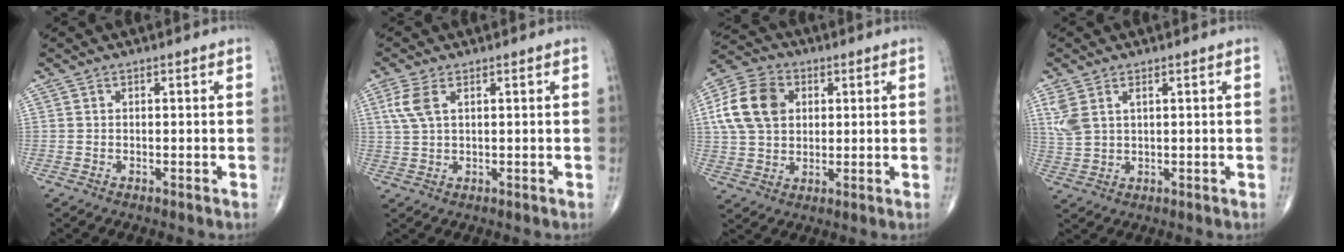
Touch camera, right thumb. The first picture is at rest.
{"total": 4.4, "force": [1.7, 2.1, 3.5], "torque": [-0.091, 0.008, 0.039]}
{"total": 12.8, "force": [2.9, 9.4, 8.2], "torque": [-0.141, 0.009, 0.049]}
{"total": 5.1, "force": [2.2, 2.7, 3.7], "torque": [-0.092, 0.002, 0.054]}